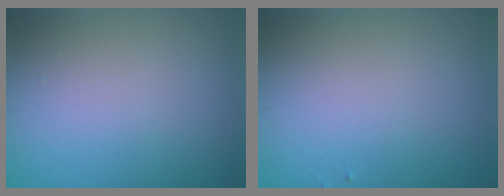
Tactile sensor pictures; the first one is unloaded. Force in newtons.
{"total": 0.0}